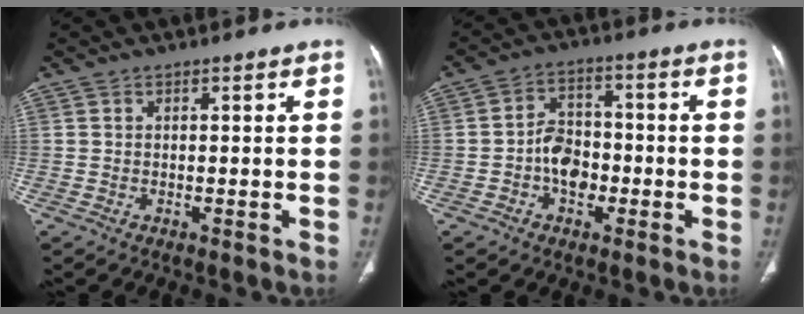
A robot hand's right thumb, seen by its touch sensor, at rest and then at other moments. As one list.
[{"total": 7.2, "force": [-2.0, 5.2, 4.6], "torque": [-0.054, 0.026, -0.042]}]